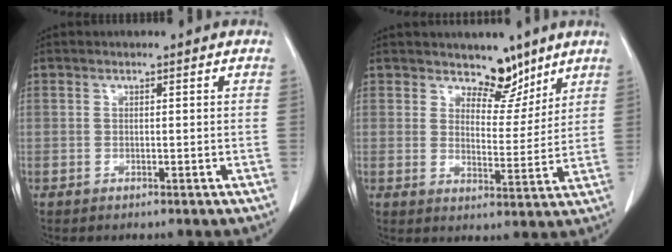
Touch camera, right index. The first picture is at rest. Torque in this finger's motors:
{"motor_torque": [-0.10, 0.38, -0.08, 0.00]}